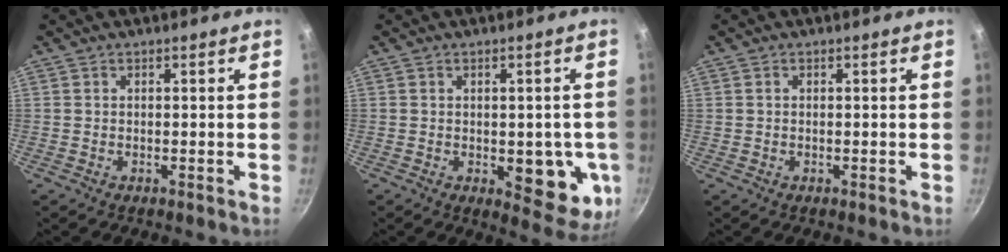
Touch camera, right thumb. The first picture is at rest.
{"total": 10.8, "force": [-1.7, 5.3, 9.2], "torque": [-0.069, -0.013, -0.016]}
{"total": 0.5, "force": [0.1, 0.4, 0.3], "torque": [-0.004, 0.004, 0.003]}